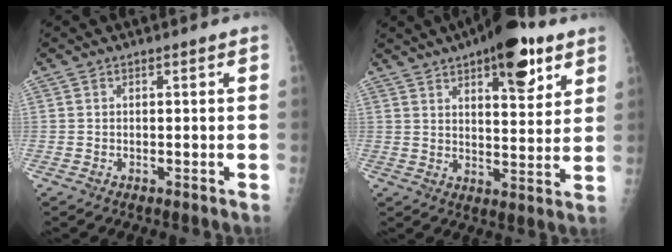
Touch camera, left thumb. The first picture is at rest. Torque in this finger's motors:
{"motor_torque": [1.97, 1.05, 1.33, -0.67, 0.11]}